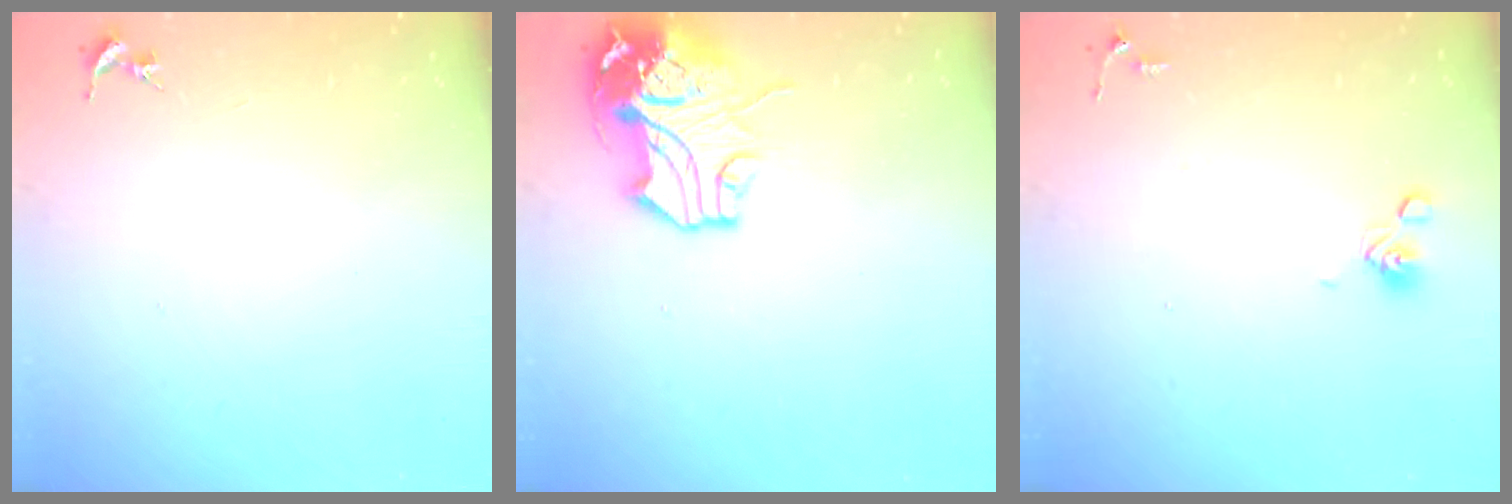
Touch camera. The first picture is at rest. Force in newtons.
{"total": 13.9, "press": 13.7, "slide": 2.3}
{"total": 6.3, "press": 6.0, "slide": 2.1}